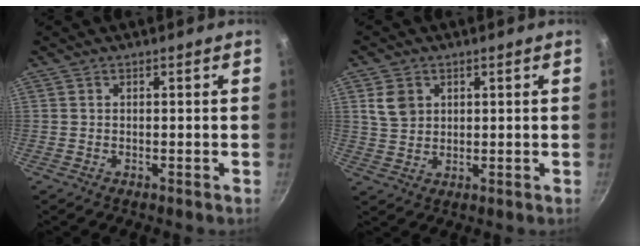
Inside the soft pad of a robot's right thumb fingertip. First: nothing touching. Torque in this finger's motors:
{"motor_torque": [0.18, 1.40, 0.75, 0.25, 0.02]}